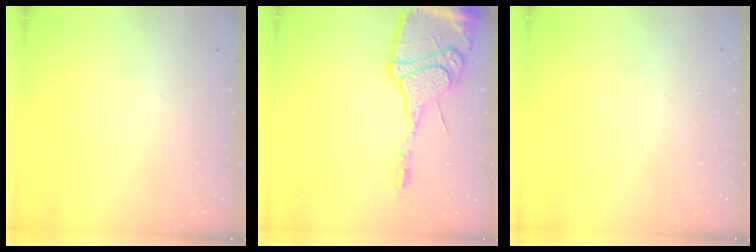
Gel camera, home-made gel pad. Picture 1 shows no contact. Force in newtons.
{"total": 18.1, "press": 17.9, "slide": 2.4}
{"total": 0.0}